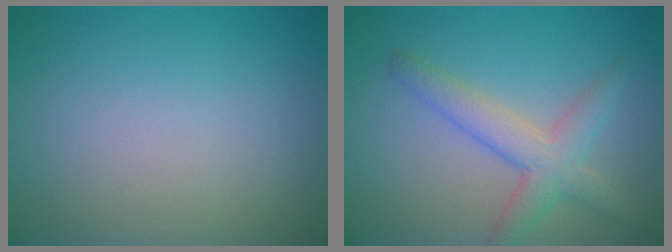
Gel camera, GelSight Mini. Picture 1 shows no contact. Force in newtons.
{"total": 3.9, "press": 3.9, "slide": 0.2}